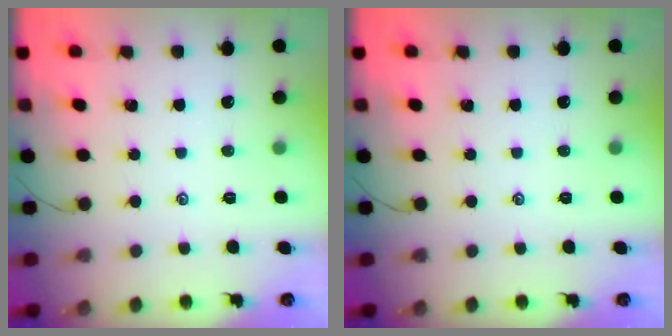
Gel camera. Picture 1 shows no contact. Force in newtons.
{"total": 0.0}